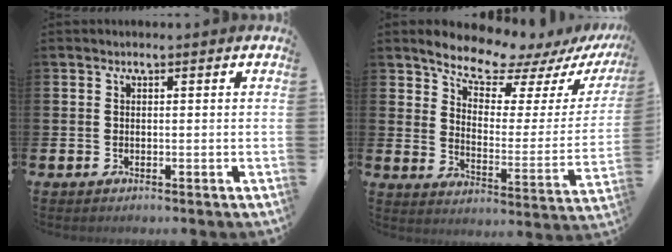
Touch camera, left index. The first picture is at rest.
{"total": 9.8, "force": [9.0, 2.4, 3.1], "torque": [-0.079, -0.072, 0.153]}